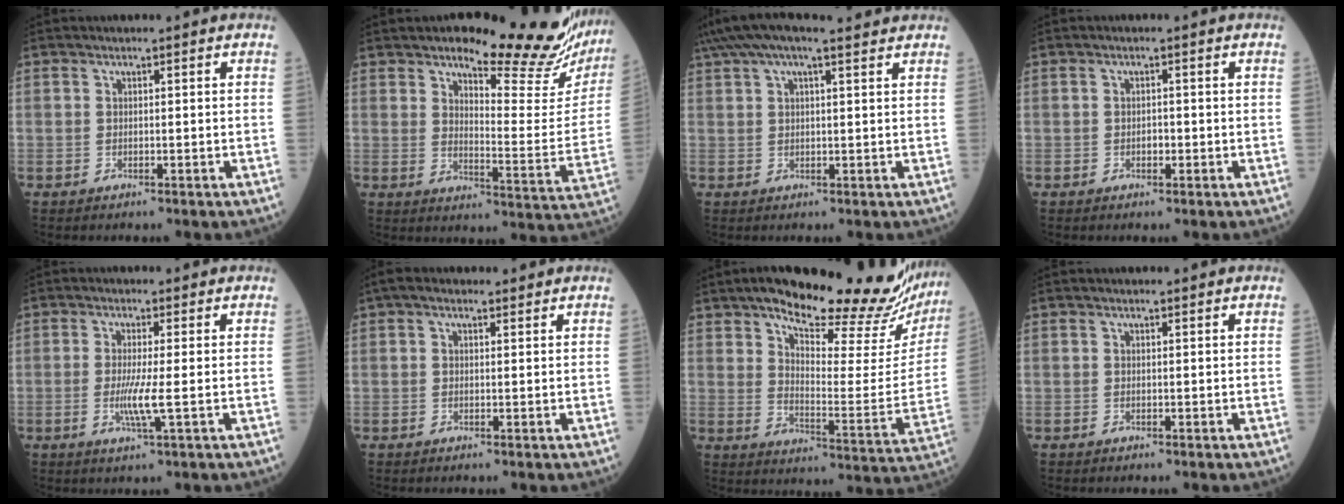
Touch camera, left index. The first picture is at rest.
{"total": 20.3, "force": [17.8, 3.8, 9.1], "torque": [-0.110, -0.083, 0.210]}
{"total": 10.6, "force": [8.4, 2.0, 6.1], "torque": [-0.114, 0.055, 0.127]}
{"total": 1.0, "force": [-0.3, 0.6, 0.8], "torque": [-0.014, 0.002, -0.006]}
{"total": 3.9, "force": [-0.6, -0.5, 3.8], "torque": [-0.087, -0.011, -0.012]}
{"total": 3.2, "force": [2.3, 1.4, 1.7], "torque": [-0.034, 0.031, 0.036]}
{"total": 26.3, "force": [22.4, 4.8, 12.8], "torque": [-0.176, -0.063, 0.283]}
{"total": 0.5, "force": [0.5, 0.0, 0.2], "torque": [-0.009, 0.003, 0.006]}